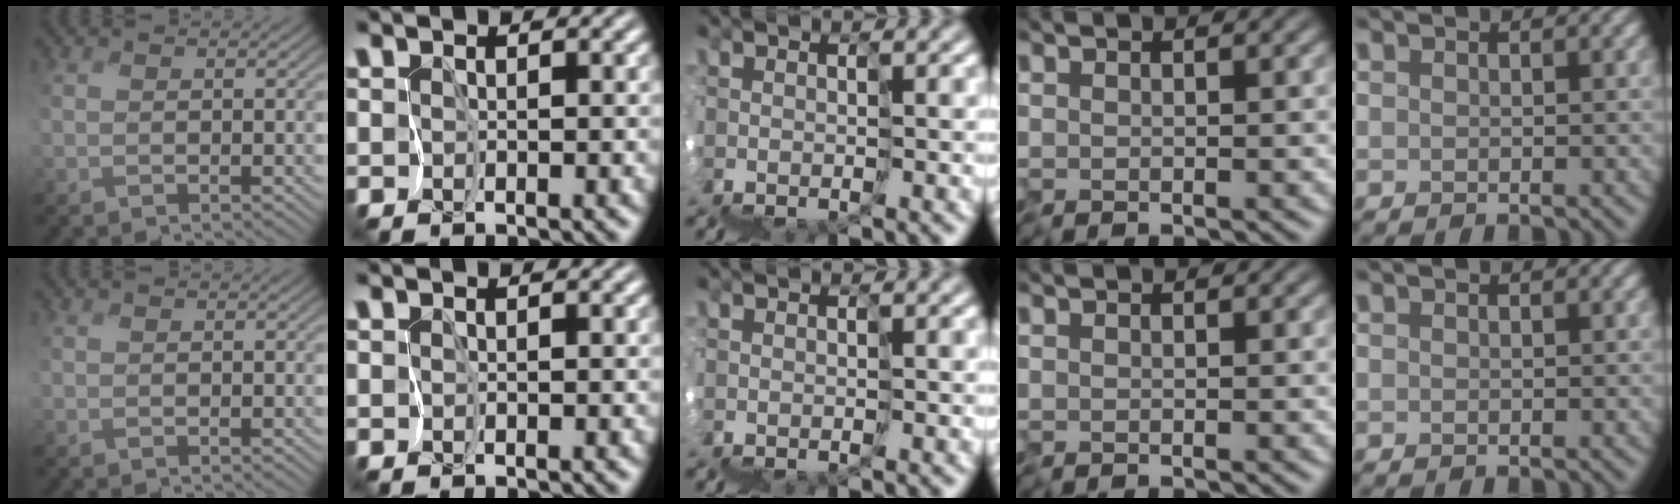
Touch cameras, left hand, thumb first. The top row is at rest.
{}